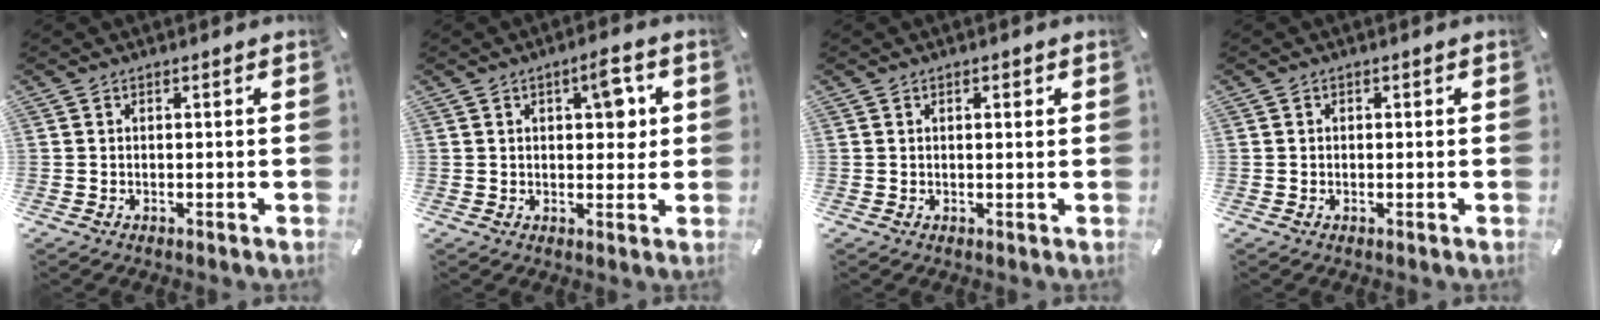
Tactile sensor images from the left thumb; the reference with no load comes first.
{"total": 7.2, "force": [2.0, 3.5, 5.9], "torque": [-0.068, -0.008, 0.025]}
{"total": 1.1, "force": [0.4, 0.4, 0.9], "torque": [-0.019, 0.004, 0.005]}
{"total": 0.6, "force": [0.0, 0.6, 0.1], "torque": [-0.001, 0.005, -0.002]}